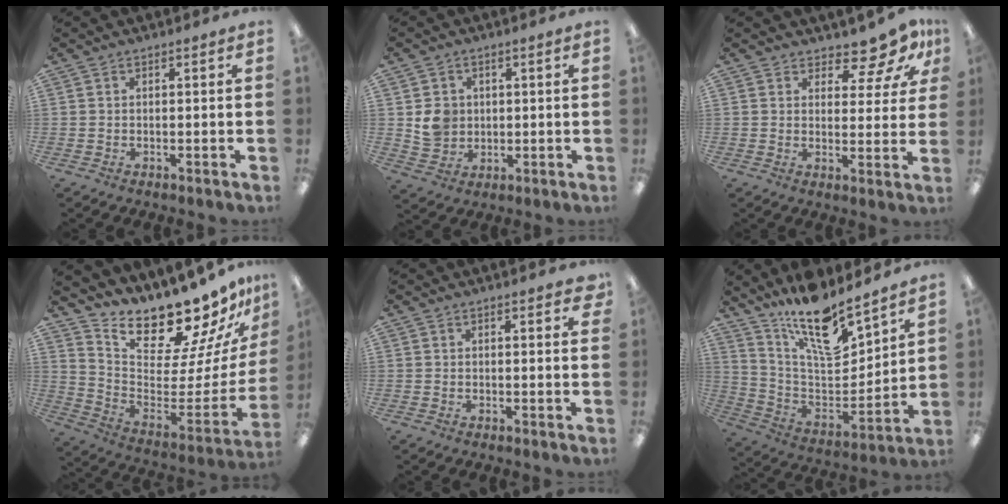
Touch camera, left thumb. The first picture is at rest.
{"total": 6.0, "force": [1.4, 5.5, 2.0], "torque": [-0.027, 0.007, 0.027]}
{"total": 8.5, "force": [7.1, 3.2, 3.3], "torque": [-0.045, -0.051, 0.125]}
{"total": 18.3, "force": [16.5, 4.8, 6.3], "torque": [-0.084, -0.159, 0.275]}
{"total": 1.6, "force": [1.3, 0.4, 1.0], "torque": [-0.006, -0.004, 0.019]}
{"total": 17.1, "force": [13.5, 5.0, 9.1], "torque": [-0.161, -0.104, 0.234]}